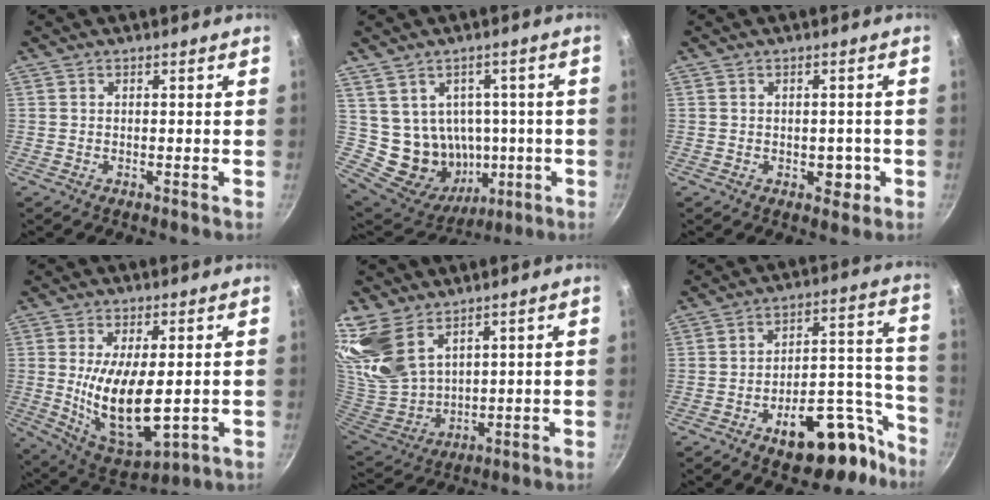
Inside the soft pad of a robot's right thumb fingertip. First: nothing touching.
{"total": 13.6, "force": [0.9, 12.0, 6.4], "torque": [-0.055, 0.004, 0.045]}
{"total": 3.2, "force": [-0.8, 2.2, 2.2], "torque": [-0.003, 0.006, -0.008]}
{"total": 15.3, "force": [-0.2, 6.4, 13.8], "torque": [-0.243, -0.019, 0.012]}
{"total": 14.5, "force": [9.4, 8.2, 7.5], "torque": [-0.144, -0.049, 0.208]}
{"total": 20.0, "force": [-11.7, 9.8, 13.0], "torque": [-0.109, 0.094, -0.164]}